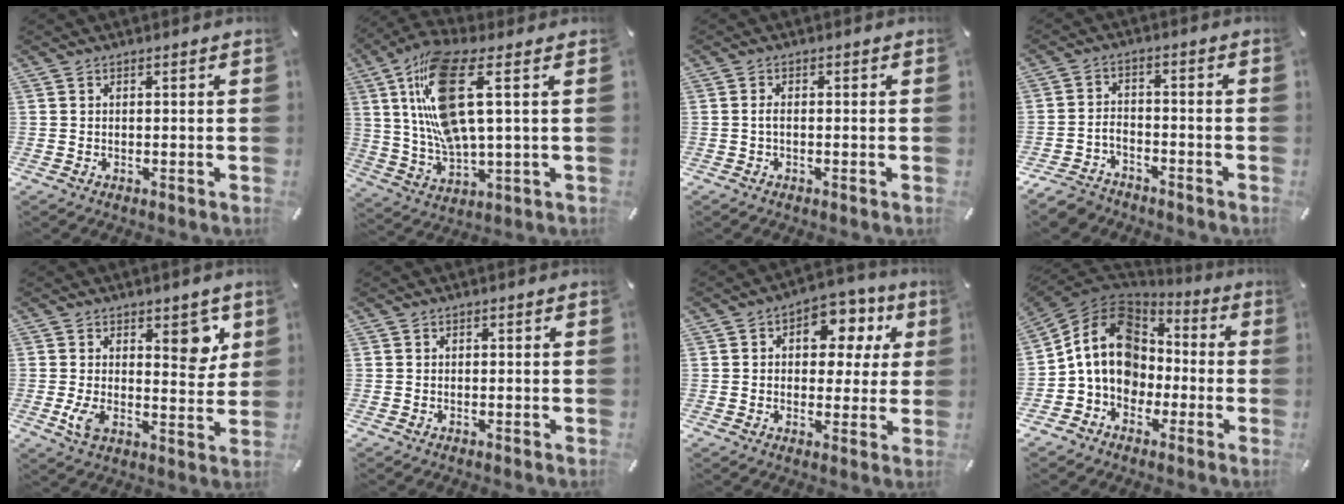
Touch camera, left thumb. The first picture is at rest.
{"total": 16.9, "force": [5.6, 5.2, 15.1], "torque": [-0.341, -0.019, 0.085]}
{"total": 1.1, "force": [-0.4, 0.5, 0.9], "torque": [-0.028, -0.001, -0.011]}
{"total": 5.4, "force": [-4.5, 2.7, 1.3], "torque": [-0.036, 0.014, -0.090]}
{"total": 9.5, "force": [3.2, 5.5, 7.0], "torque": [-0.068, -0.026, 0.050]}
{"total": 0.0}
{"total": 10.1, "force": [3.6, 7.3, 5.9], "torque": [-0.071, -0.019, 0.057]}
{"total": 16.0, "force": [-0.6, 13.6, 8.4], "torque": [-0.165, 0.023, -0.009]}